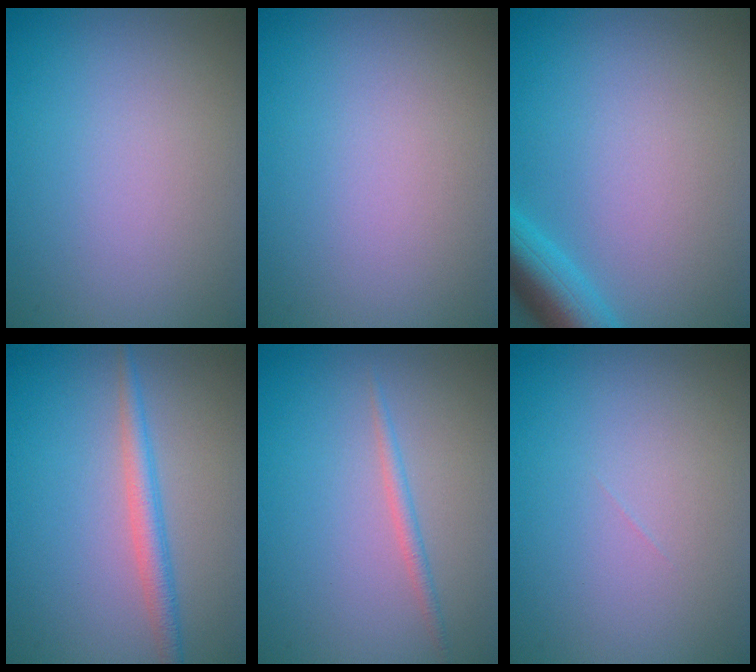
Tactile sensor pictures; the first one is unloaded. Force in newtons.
{"total": 0.0}
{"total": 4.7, "press": 4.7, "slide": 0.3}
{"total": 2.3, "press": 2.3, "slide": 0.1}
{"total": 1.1, "press": 1.1, "slide": 0.1}
{"total": 0.0}